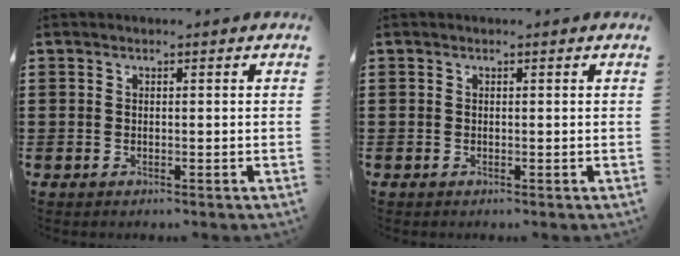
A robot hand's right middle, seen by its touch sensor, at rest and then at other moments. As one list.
[{"total": 0.0}]